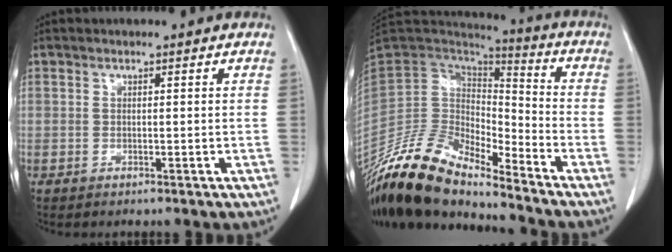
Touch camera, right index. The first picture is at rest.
{"total": 16.8, "force": [-14.7, 4.1, 7.1], "torque": [-0.128, 0.028, -0.279]}